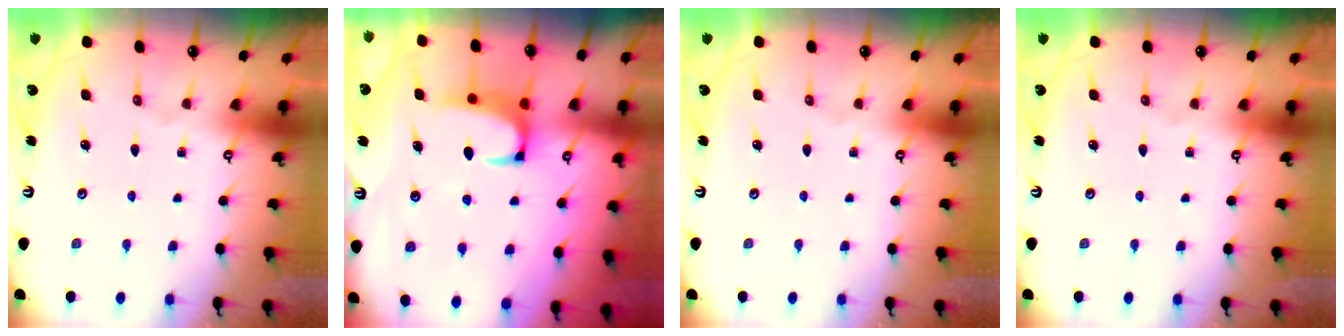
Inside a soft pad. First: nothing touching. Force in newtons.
{"total": 2.2, "press": 1.9, "slide": 1.0}
{"total": 0.0}
{"total": 0.0}